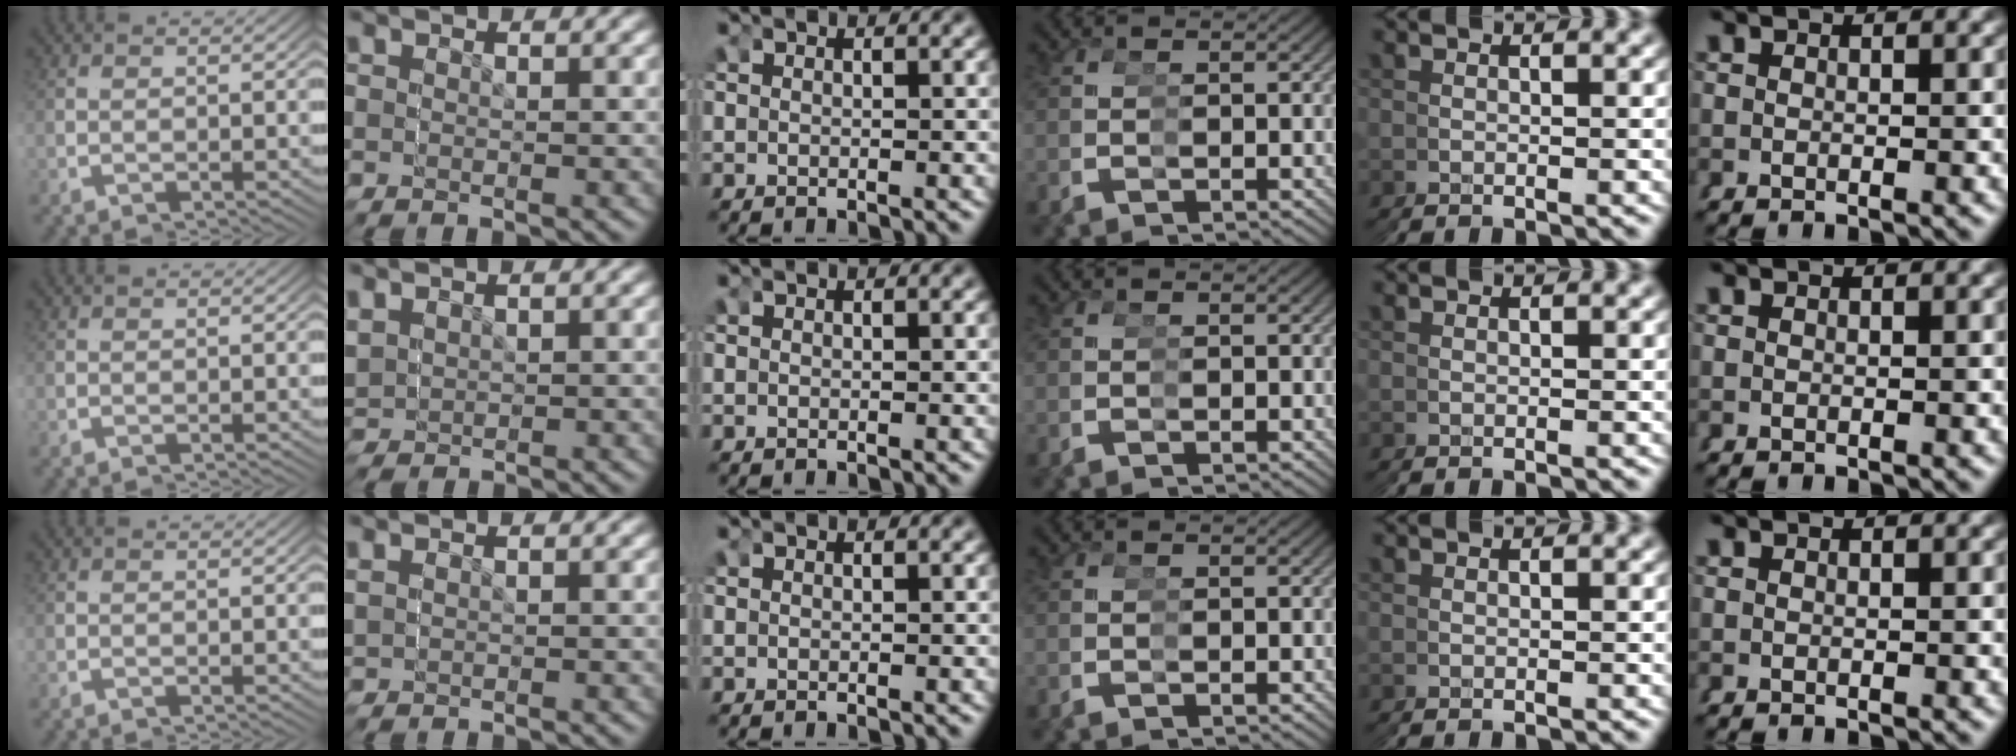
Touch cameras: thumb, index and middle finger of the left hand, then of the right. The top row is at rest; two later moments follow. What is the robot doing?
{"motion": "grasp_and_lifting", "object": "markers"}